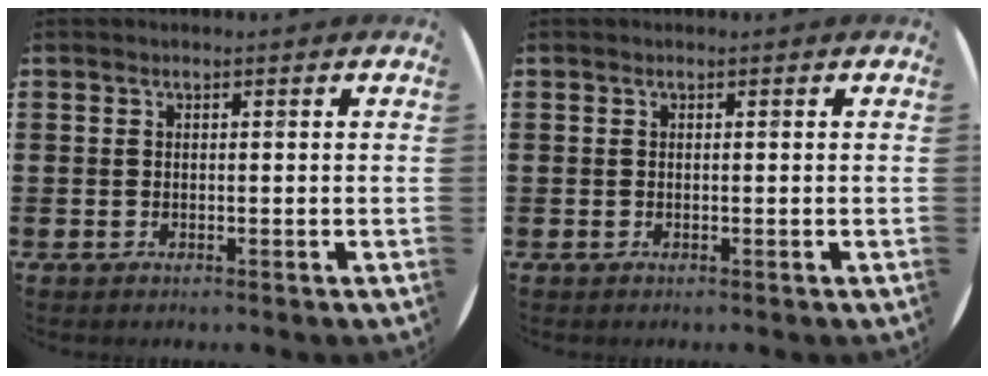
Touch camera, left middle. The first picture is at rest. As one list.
[{"total": 0.0}]